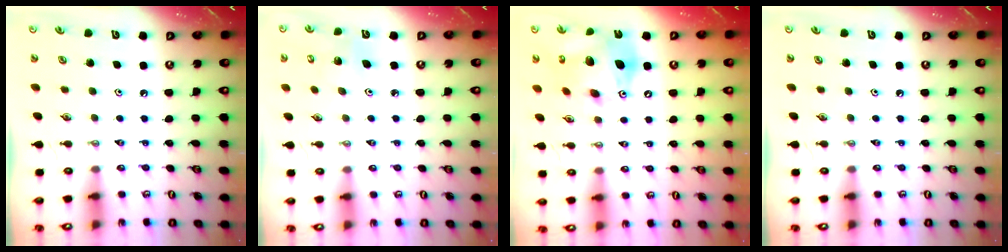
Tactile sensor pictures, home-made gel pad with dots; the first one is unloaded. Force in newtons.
{"total": 4.2, "press": 4.1, "slide": 0.9}
{"total": 16.8, "press": 16.5, "slide": 3.0}
{"total": 0.0}